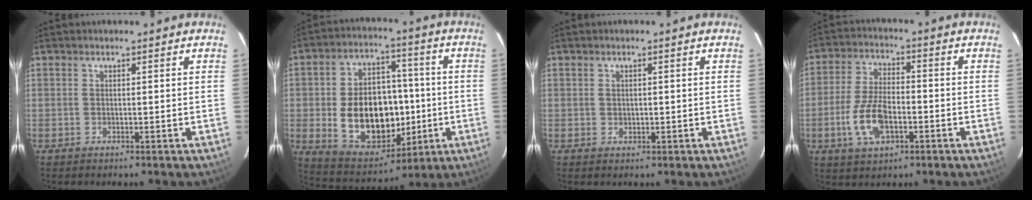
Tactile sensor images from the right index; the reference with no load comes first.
{"total": 19.0, "force": [-2.3, 13.1, 13.6], "torque": [-0.274, 0.020, -0.007]}
{"total": 1.1, "force": [0.2, 1.1, 0.3], "torque": [0.000, 0.002, 0.004]}
{"total": 10.3, "force": [-3.4, 5.2, 8.2], "torque": [-0.174, 0.000, -0.059]}